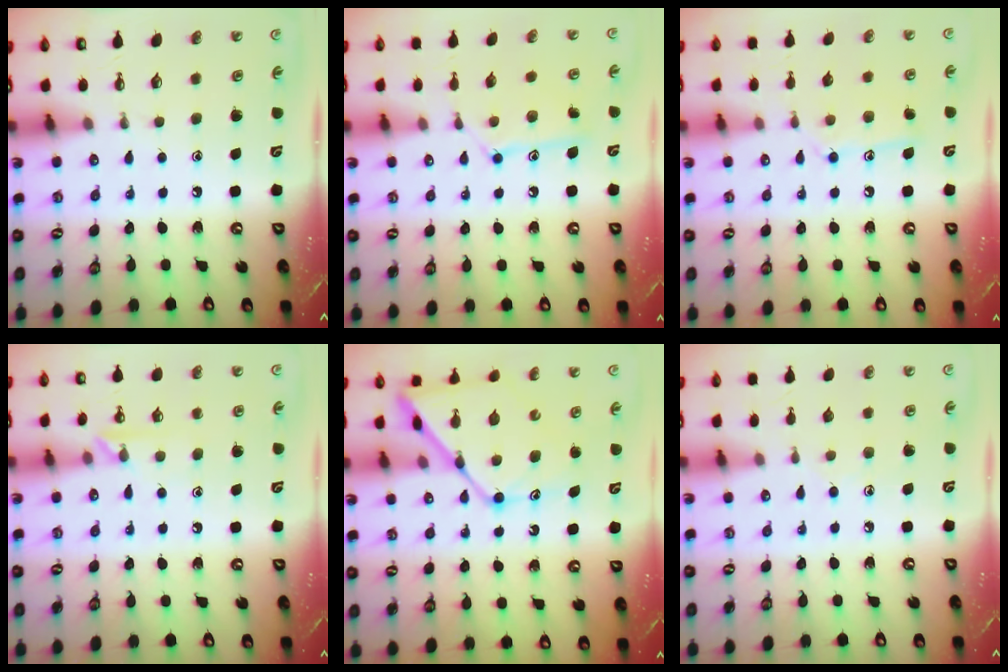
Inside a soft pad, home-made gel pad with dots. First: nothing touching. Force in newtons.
{"total": 10.6, "press": 10.6, "slide": 0.0}
{"total": 10.8, "press": 10.7, "slide": 0.5}
{"total": 5.0, "press": 4.9, "slide": 0.7}
{"total": 15.7, "press": 15.7, "slide": 1.3}
{"total": 6.0, "press": 5.9, "slide": 0.7}